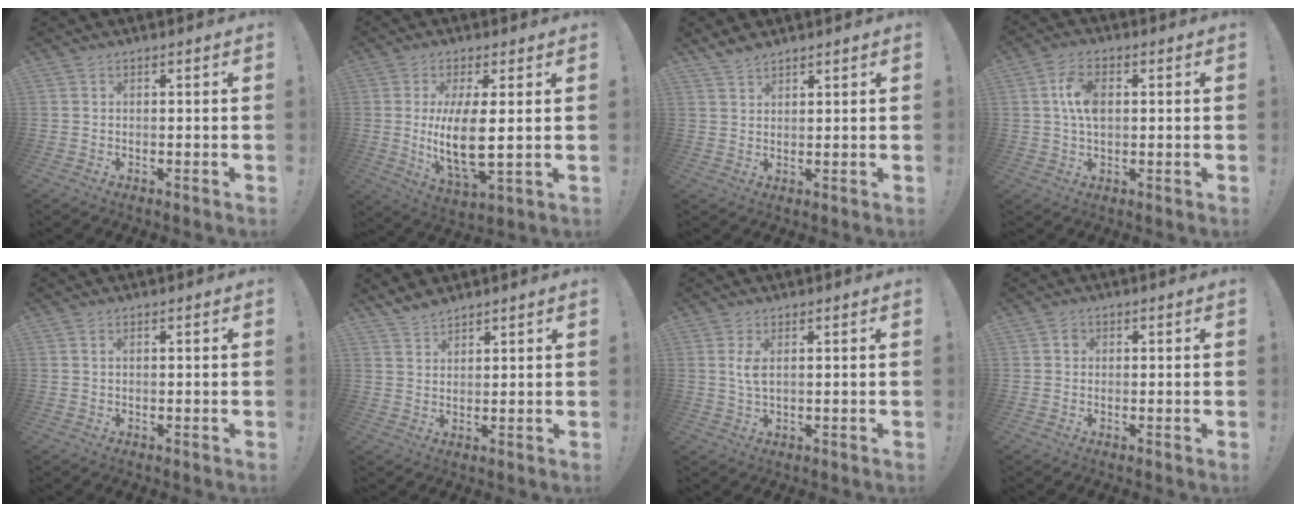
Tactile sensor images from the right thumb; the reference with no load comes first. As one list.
[{"total": 12.5, "force": [0.9, 4.3, 11.7], "torque": [-0.237, -0.023, 0.011]}, {"total": 3.3, "force": [2.9, 1.2, 1.1], "torque": [-0.017, -0.017, 0.055]}, {"total": 8.3, "force": [1.1, 4.9, 6.6], "torque": [-0.122, 0.003, 0.019]}, {"total": 0.6, "force": [0.2, 0.1, 0.6], "torque": [-0.014, 0.002, 0.003]}, {"total": 3.9, "force": [3.5, 1.2, 1.1], "torque": [-0.027, -0.018, 0.069]}, {"total": 3.4, "force": [1.0, 1.1, 3.1], "torque": [-0.047, -0.005, 0.013]}, {"total": 1.8, "force": [0.2, 1.6, 0.7], "torque": [-0.006, 0.003, 0.001]}]